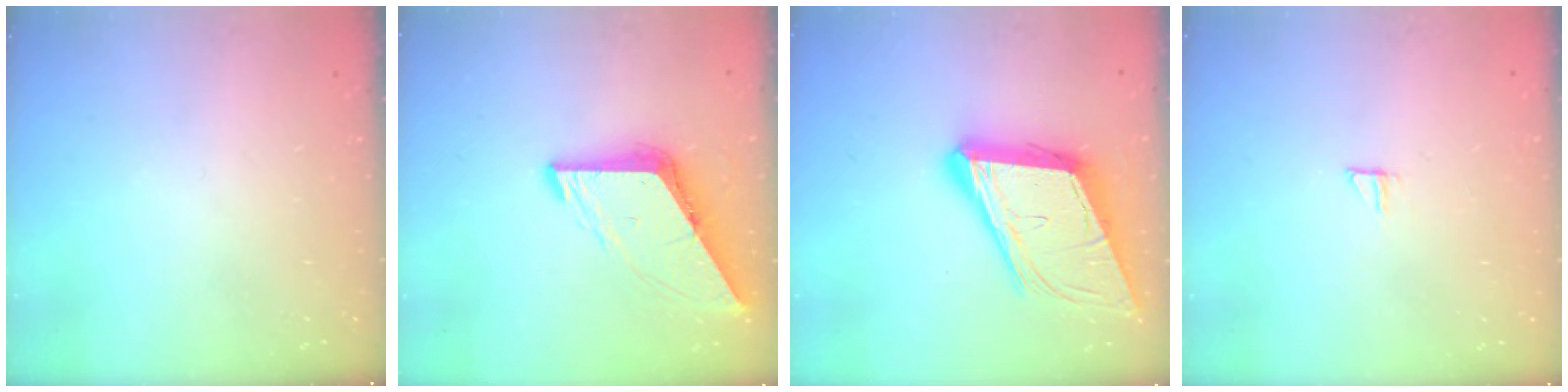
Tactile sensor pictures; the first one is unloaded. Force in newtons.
{"total": 8.6, "press": 8.5, "slide": 1.1}
{"total": 18.1, "press": 17.5, "slide": 4.3}
{"total": 5.4, "press": 5.4, "slide": 0.5}